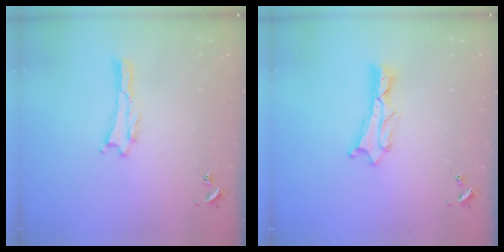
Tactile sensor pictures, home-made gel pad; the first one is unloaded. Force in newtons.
{"total": 1.1, "press": 1.0, "slide": 0.2}